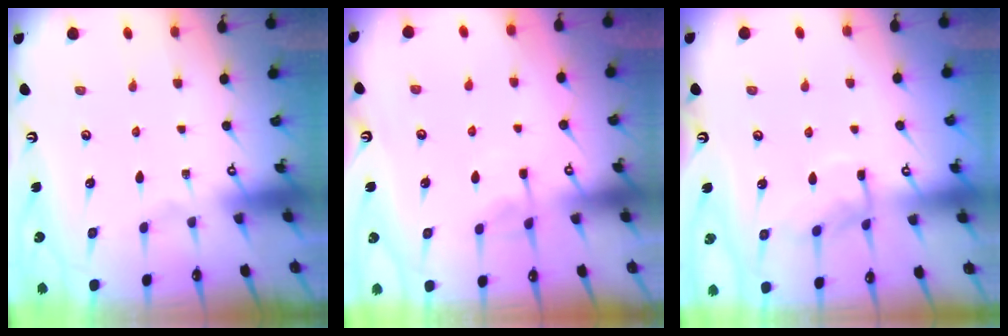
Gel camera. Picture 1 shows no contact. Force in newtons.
{"total": 4.1, "press": 4.0, "slide": 0.5}
{"total": 7.6, "press": 7.6, "slide": 0.5}